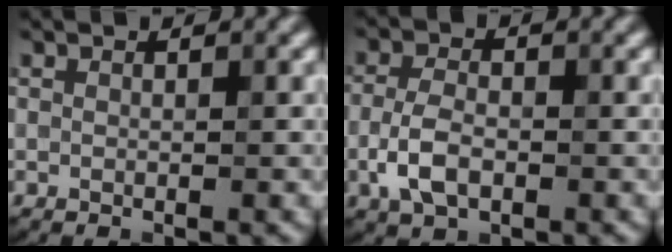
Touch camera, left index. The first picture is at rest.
{"total": 3.6, "force": [-1.3, 1.8, 2.8], "torque": [-0.066, 0.004, -0.030]}